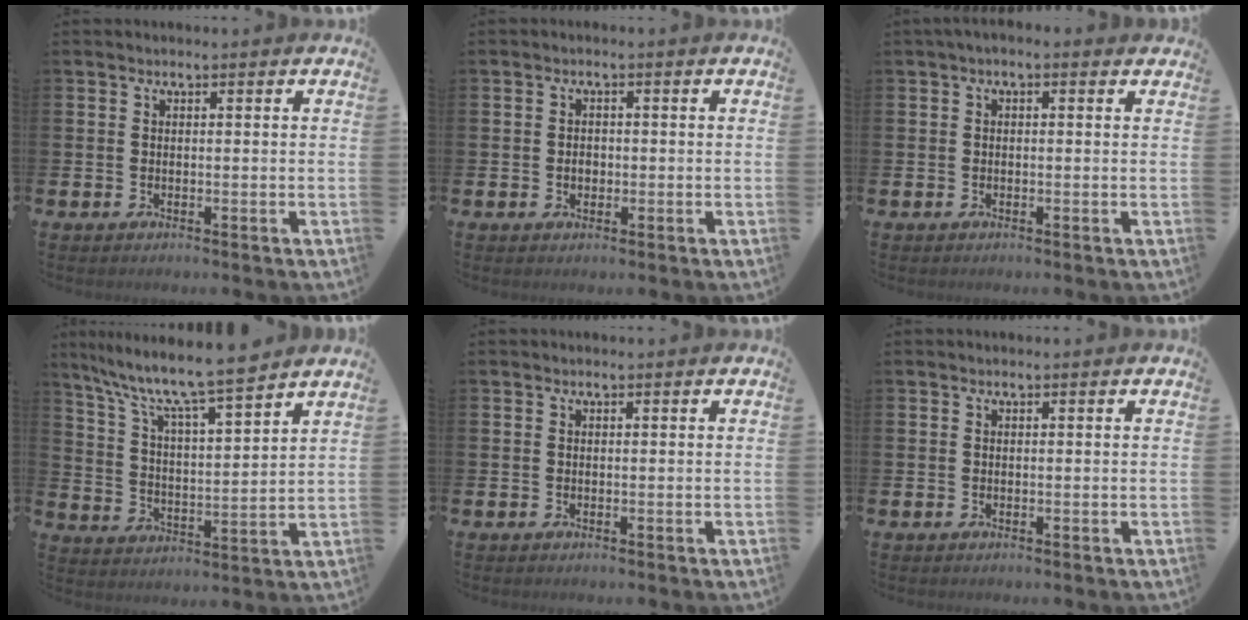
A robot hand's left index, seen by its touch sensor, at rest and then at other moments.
{"total": 1.6, "force": [-0.3, 1.3, 0.9], "torque": [-0.009, 0.005, -0.009]}
{"total": 0.8, "force": [-0.3, 0.4, 0.7], "torque": [-0.010, 0.005, -0.007]}
{"total": 9.4, "force": [8.4, 0.8, 4.1], "torque": [-0.110, -0.055, 0.141]}
{"total": 0.0}
{"total": 0.0}